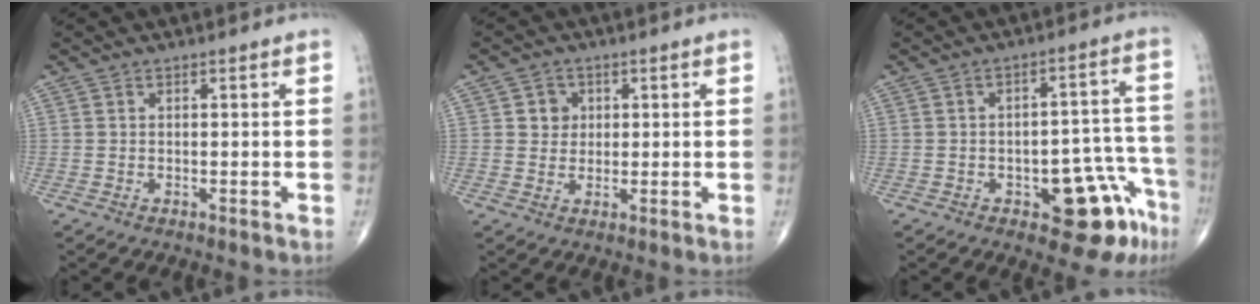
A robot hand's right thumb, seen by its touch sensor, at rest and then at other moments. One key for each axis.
{"total": 3.6, "fx": 0.9, "fy": 3.3, "fz": 1.2, "tx": 0.002, "ty": 0.000, "tz": 0.011}
{"total": 11.9, "fx": -6.2, "fy": 5.3, "fz": 8.8, "tx": -0.062, "ty": 0.052, "tz": -0.070}